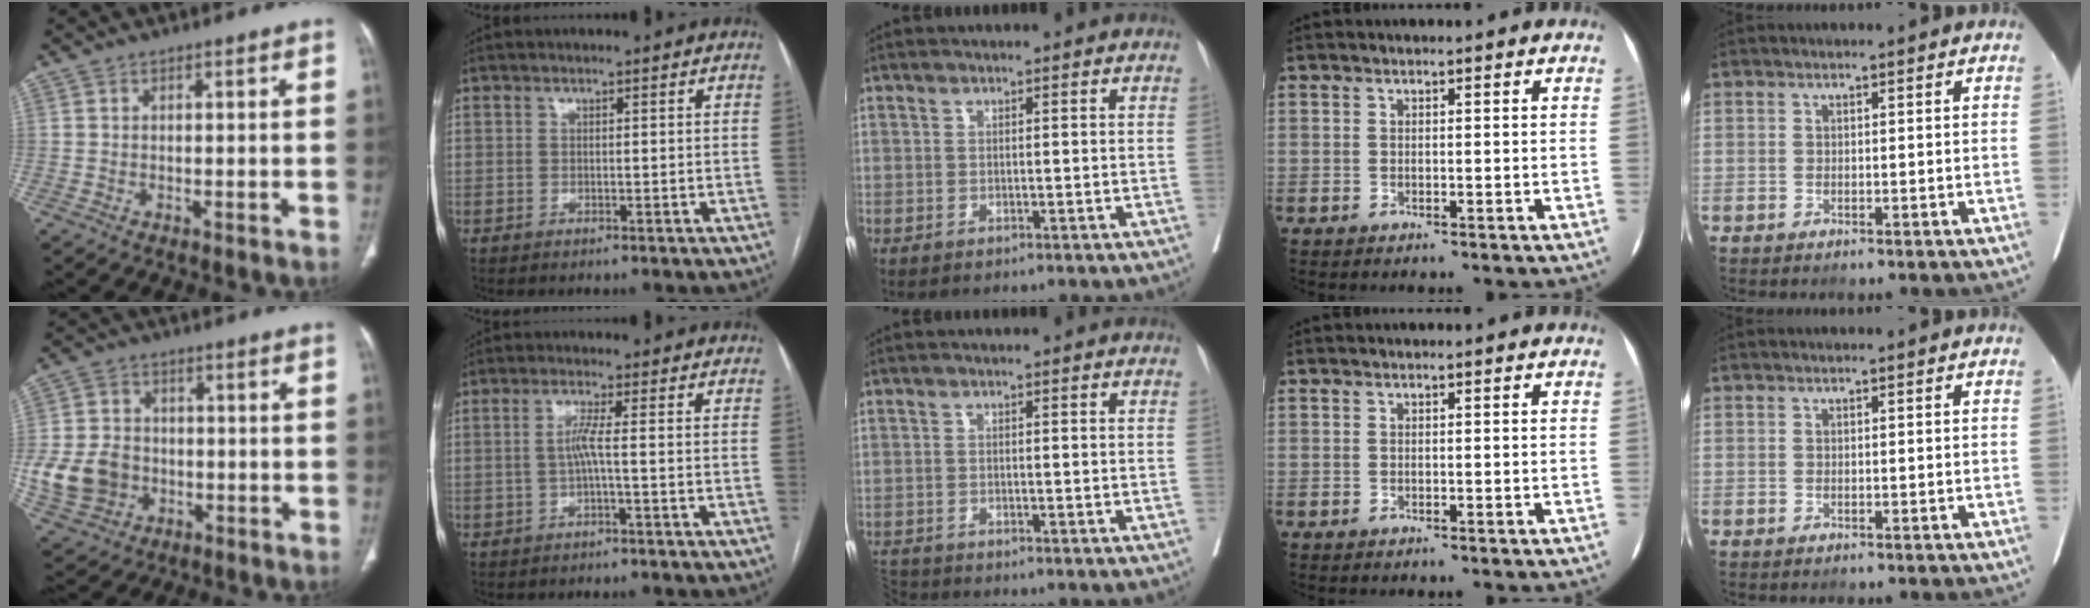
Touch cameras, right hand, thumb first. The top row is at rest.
{"thumb": {"total": 11.2, "force": [-2.1, 9.4, 5.7], "torque": [-0.098, 0.011, -0.031]}, "index": {"total": 2.4, "force": [-0.5, -0.5, 2.3], "torque": [-0.048, 0.005, -0.008]}, "middle": {"total": 2.8, "force": [-2.8, 0.2, -0.3], "torque": [0.007, -0.013, -0.052]}}